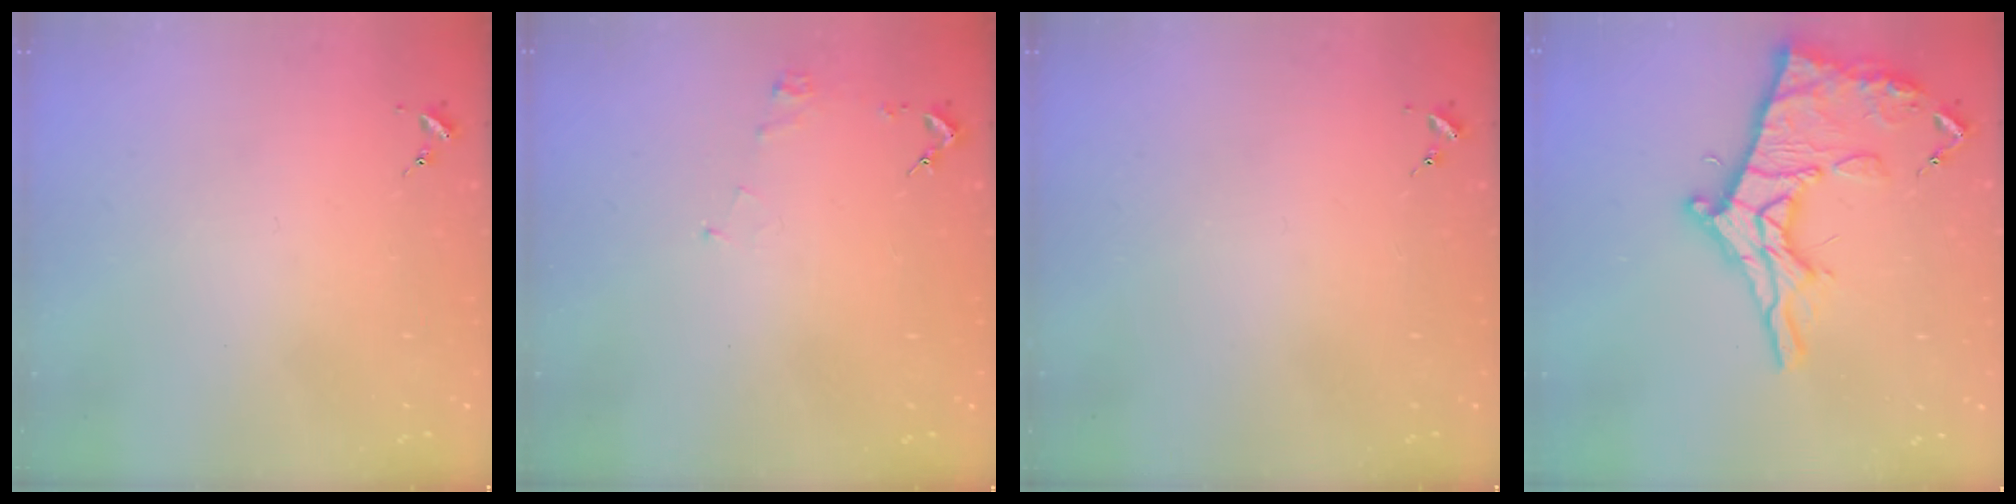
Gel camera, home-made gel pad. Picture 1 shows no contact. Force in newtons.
{"total": 3.7, "press": 3.7, "slide": 0.5}
{"total": 0.0}
{"total": 21.2, "press": 21.2, "slide": 1.8}